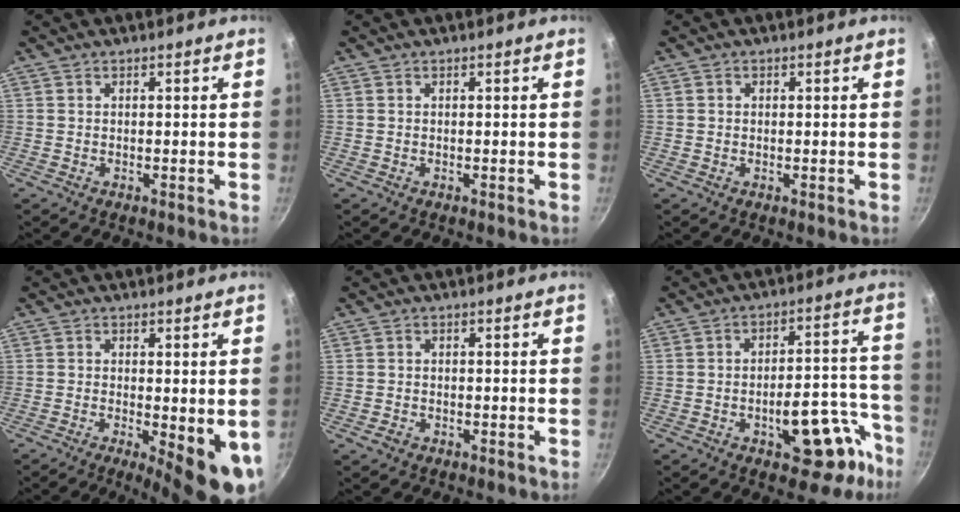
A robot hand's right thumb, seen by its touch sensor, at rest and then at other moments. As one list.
[{"total": 0.0}, {"total": 0.6, "force": [0.1, 0.6, 0.2], "torque": [-0.002, 0.003, 0.000]}, {"total": 10.1, "force": [-2.1, 3.1, 9.4], "torque": [-0.109, -0.011, -0.021]}, {"total": 1.6, "force": [-0.9, 1.2, 0.6], "torque": [-0.007, 0.006, -0.014]}, {"total": 15.7, "force": [-7.8, 7.7, 11.3], "torque": [-0.073, 0.063, -0.100]}]